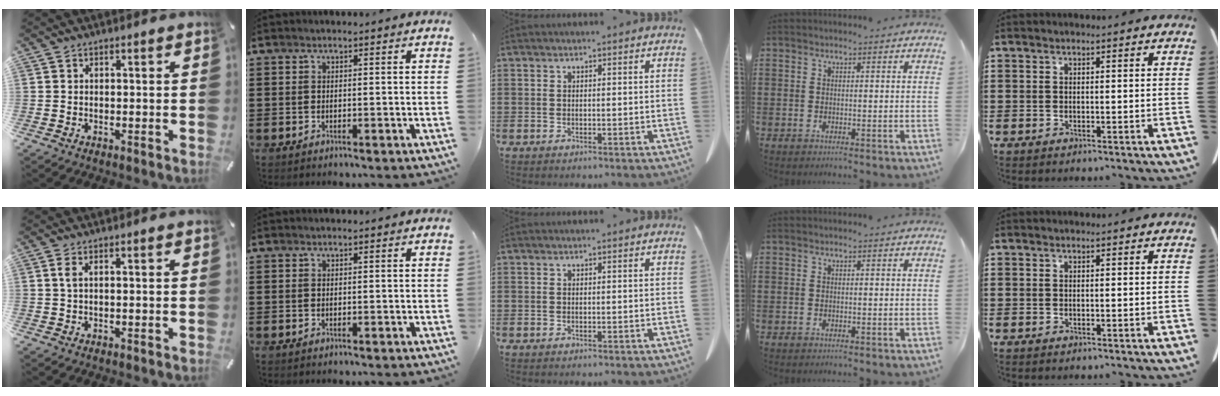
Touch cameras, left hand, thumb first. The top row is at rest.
{"thumb": {"total": 1.5, "force": [0.3, 0.2, 1.4], "torque": [-0.030, 0.000, 0.005]}}